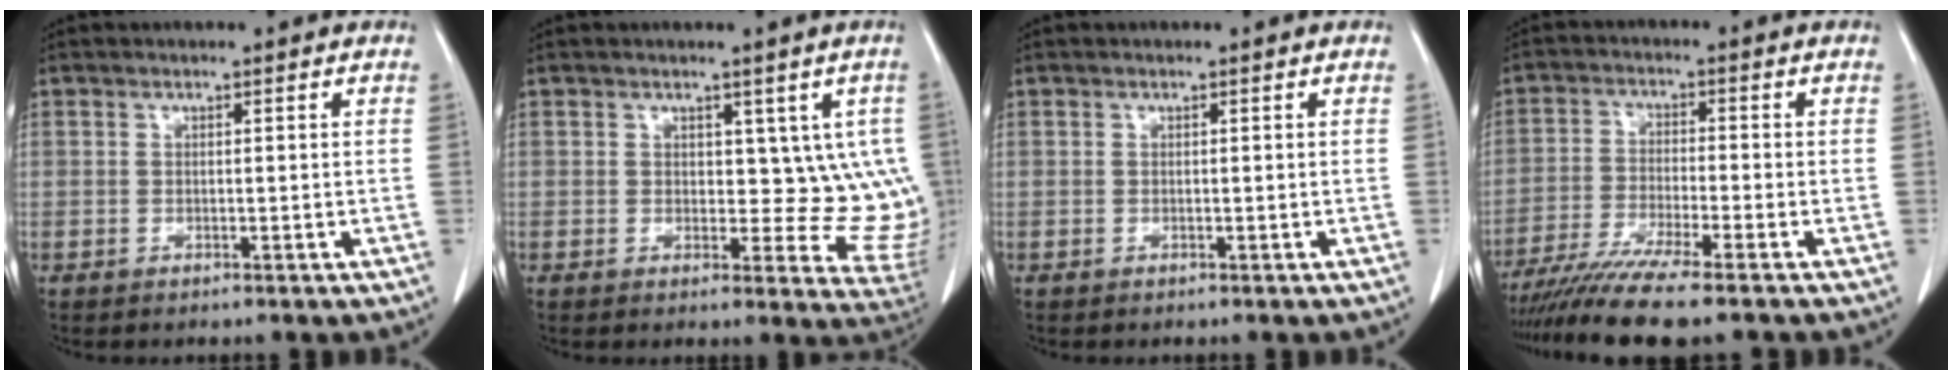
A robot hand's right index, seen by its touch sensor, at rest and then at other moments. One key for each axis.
{"total": 7.9, "fx": 1.9, "fy": 4.9, "fz": 5.8, "tx": -0.034, "ty": -0.006, "tz": 0.026}
{"total": 0.0}
{"total": 9.9, "fx": -8.0, "fy": -0.8, "fz": 5.8, "tx": -0.094, "ty": -0.029, "tz": -0.136}